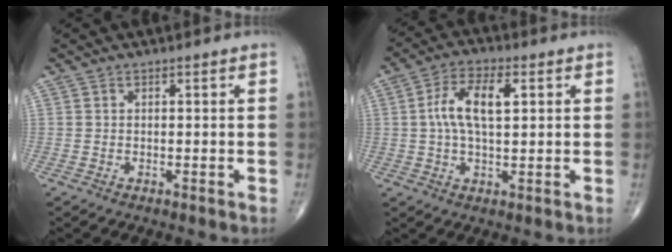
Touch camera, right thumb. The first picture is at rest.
{"total": 9.2, "force": [1.8, 4.1, 8.0], "torque": [-0.157, 0.013, 0.028]}